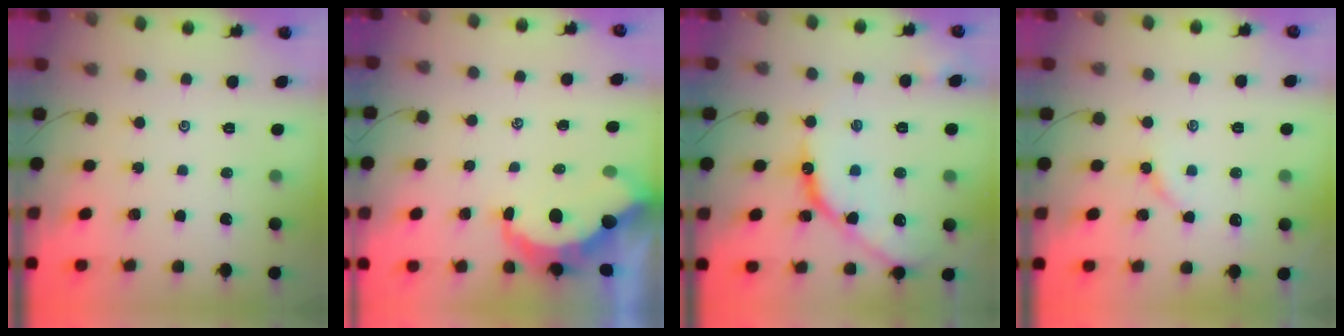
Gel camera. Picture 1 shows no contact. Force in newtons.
{"total": 7.3, "press": 7.2, "slide": 0.9}
{"total": 12.8, "press": 12.7, "slide": 1.1}
{"total": 3.2, "press": 3.2, "slide": 0.5}